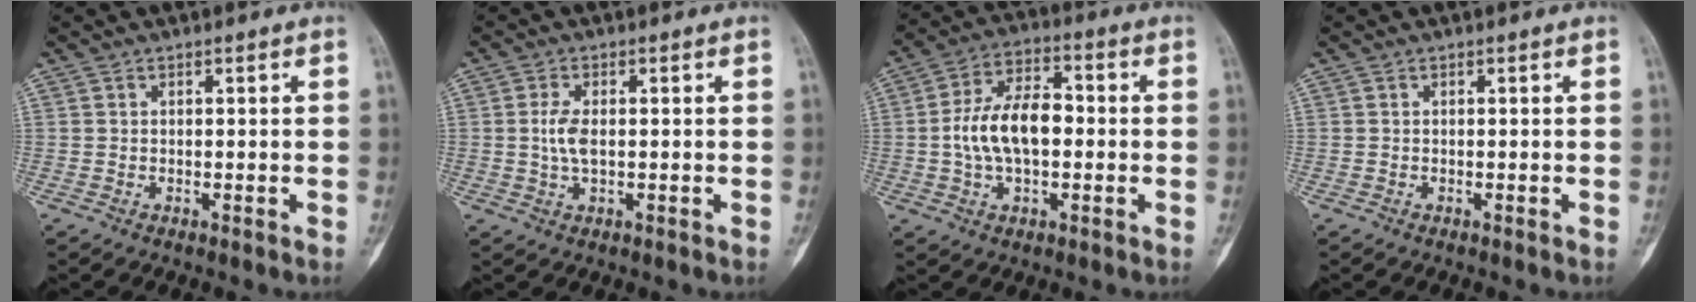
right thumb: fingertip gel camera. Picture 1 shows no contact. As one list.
[{"total": 3.8, "force": [0.1, 1.7, 3.4], "torque": [-0.073, 0.002, 0.003]}, {"total": 12.3, "force": [-0.5, 6.9, 10.2], "torque": [-0.183, 0.026, -0.014]}, {"total": 0.0}]